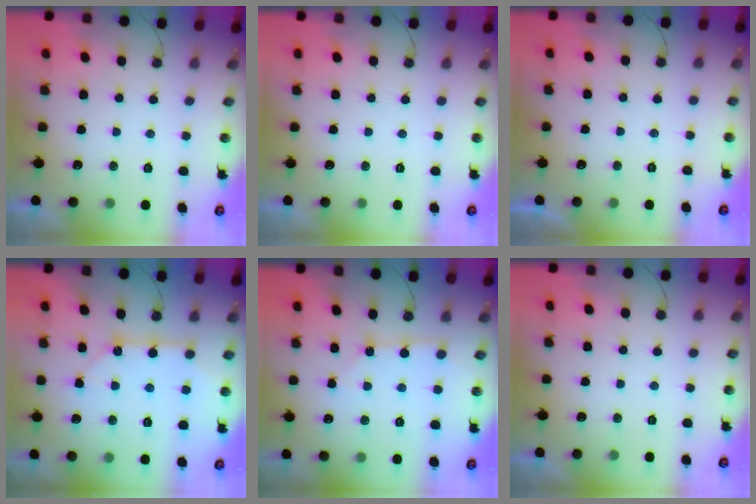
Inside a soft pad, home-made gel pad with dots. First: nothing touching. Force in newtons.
{"total": 0.0}
{"total": 0.0}
{"total": 11.0, "press": 11.0, "slide": 0.8}
{"total": 2.0, "press": 2.0, "slide": 0.3}
{"total": 0.0}